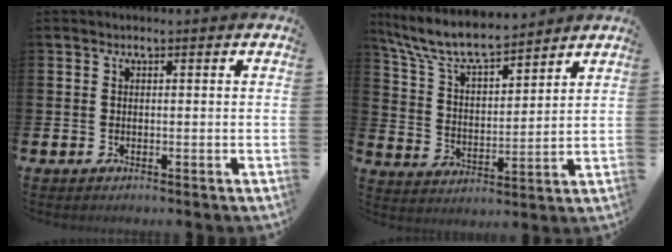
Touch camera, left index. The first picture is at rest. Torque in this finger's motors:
{"motor_torque": [1.22, -0.92, 0.28, 0.21]}